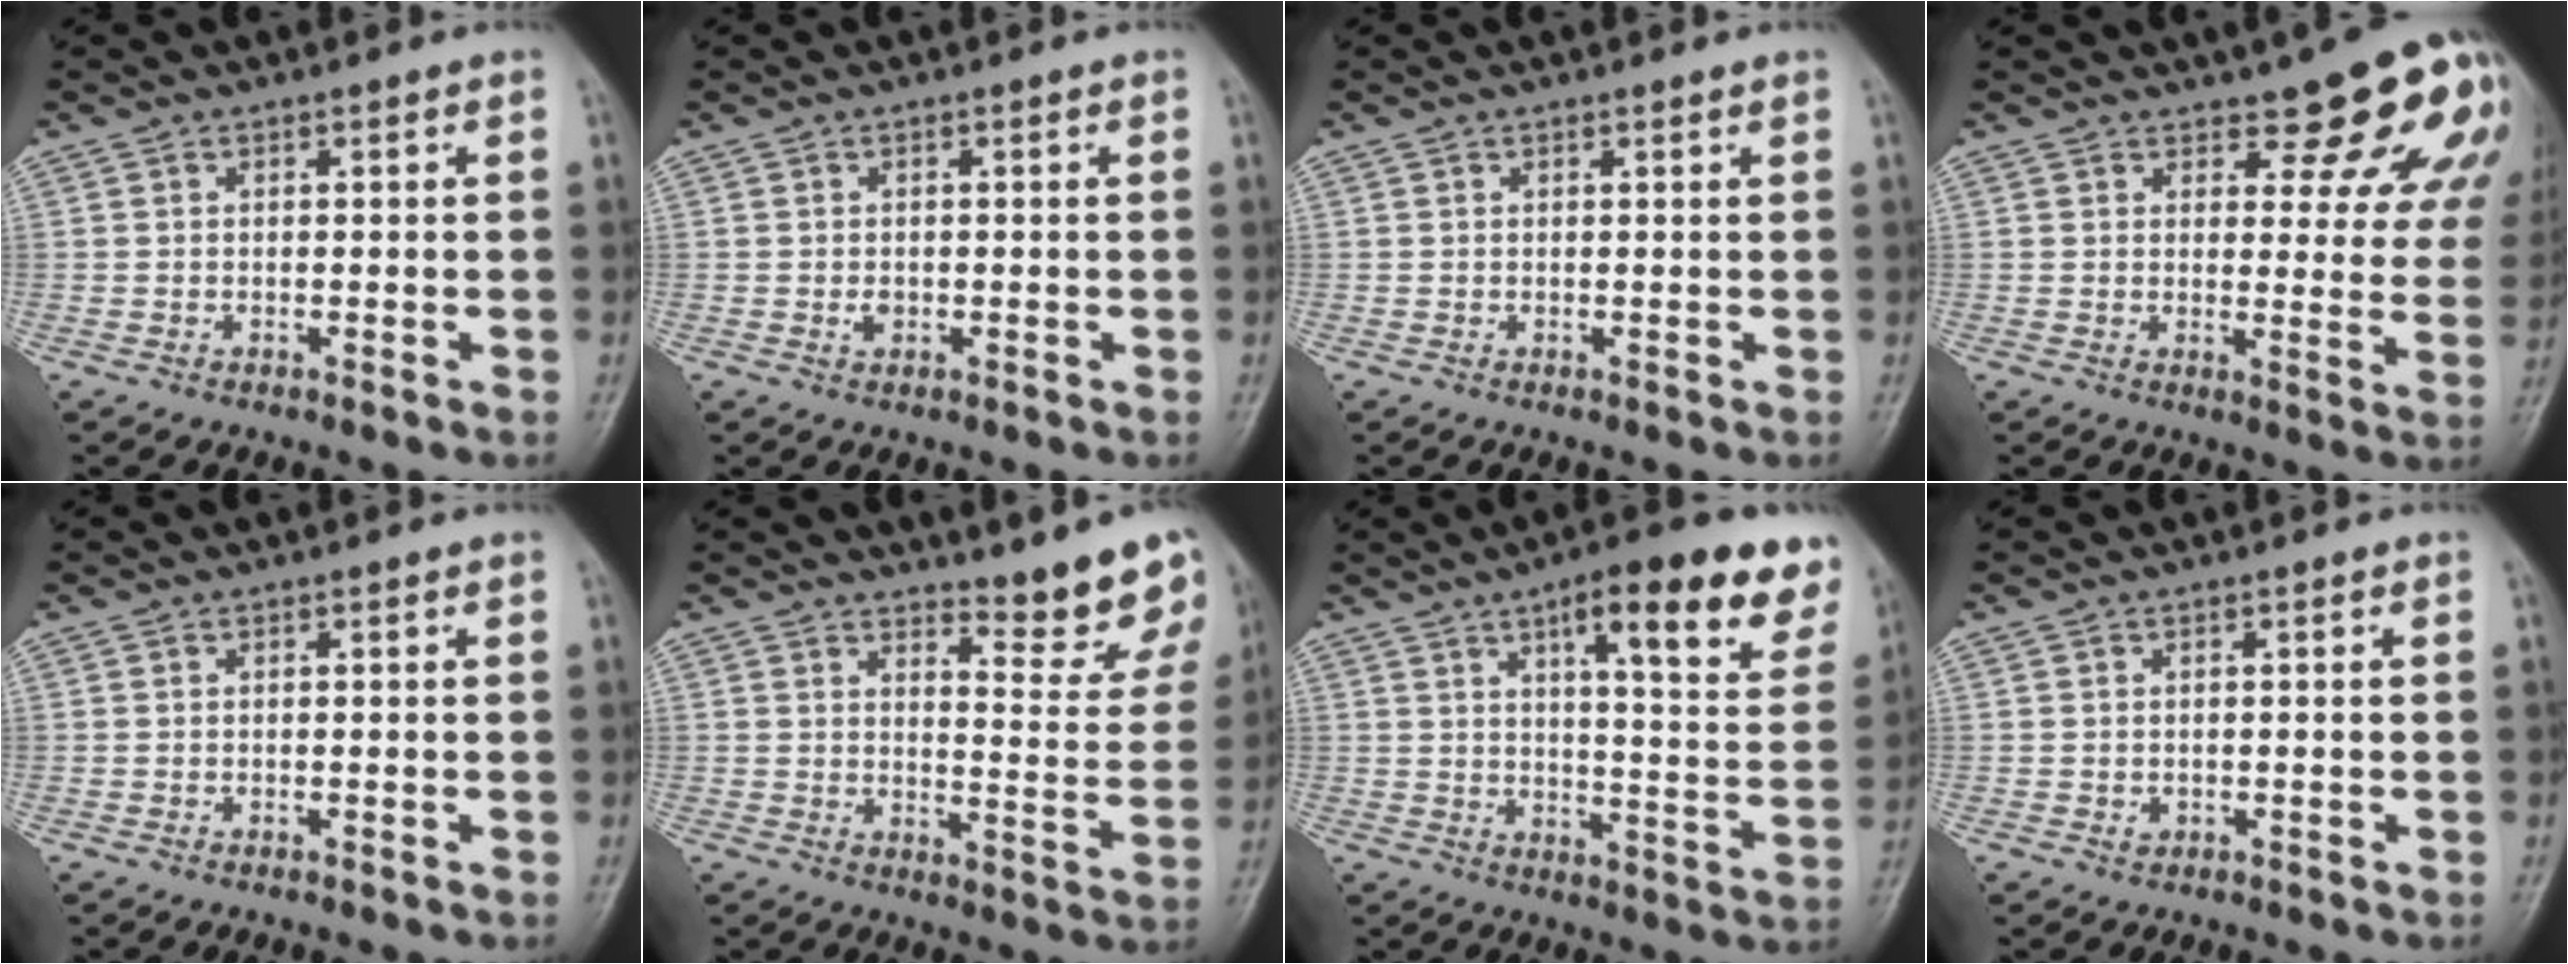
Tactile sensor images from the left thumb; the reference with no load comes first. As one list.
[{"total": 1.2, "force": [-0.3, 0.9, 0.6], "torque": [-0.010, 0.000, -0.005]}, {"total": 0.5, "force": [0.4, 0.0, 0.4], "torque": [-0.007, -0.001, 0.005]}, {"total": 12.6, "force": [8.9, 4.3, 7.8], "torque": [-0.056, -0.057, 0.099]}, {"total": 0.0}, {"total": 10.3, "force": [8.8, 2.1, 4.9], "torque": [-0.031, -0.075, 0.110]}, {"total": 18.5, "force": [10.7, 5.0, 14.2], "torque": [-0.153, -0.042, 0.143]}, {"total": 0.8, "force": [-0.3, 0.7, 0.2], "torque": [-0.002, 0.001, -0.002]}]